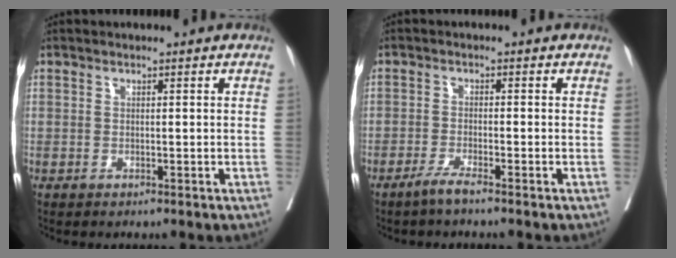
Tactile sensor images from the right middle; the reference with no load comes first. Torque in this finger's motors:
{"motor_torque": [0.67, -0.49, 0.31, 0.11]}